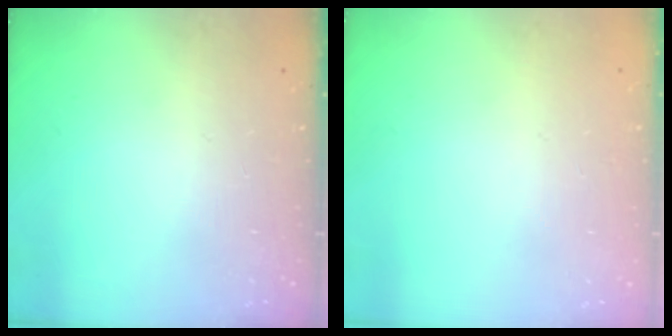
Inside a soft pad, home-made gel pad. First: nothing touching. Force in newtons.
{"total": 0.7, "press": 0.6, "slide": 0.3}